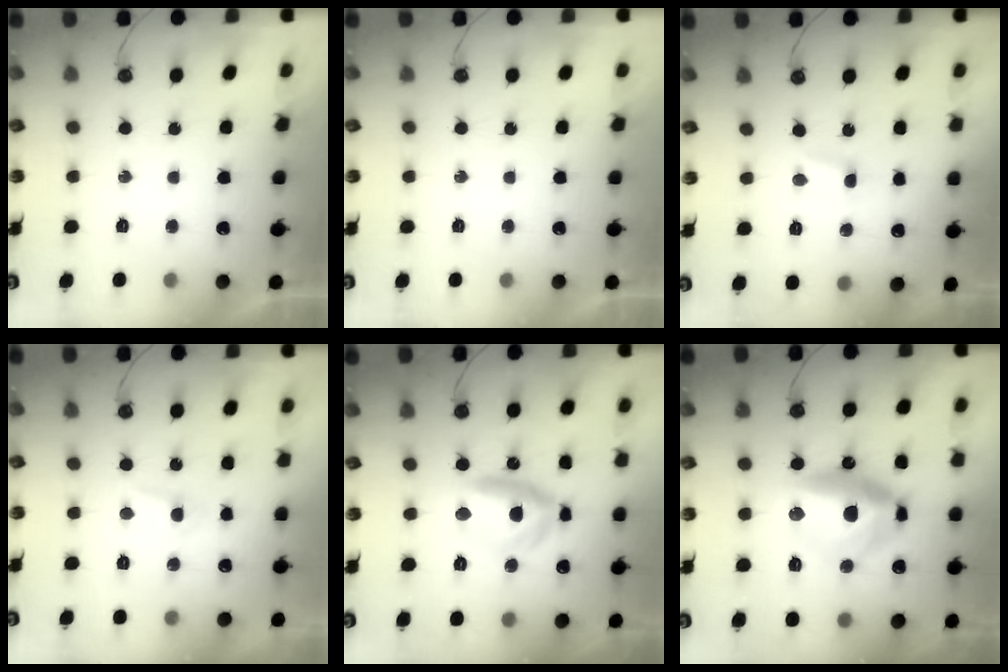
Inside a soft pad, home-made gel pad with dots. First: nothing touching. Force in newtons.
{"total": 0.0}
{"total": 1.3, "press": 1.3, "slide": 0.2}
{"total": 4.1, "press": 4.1, "slide": 0.4}
{"total": 11.2, "press": 11.1, "slide": 1.0}
{"total": 14.6, "press": 14.4, "slide": 2.4}